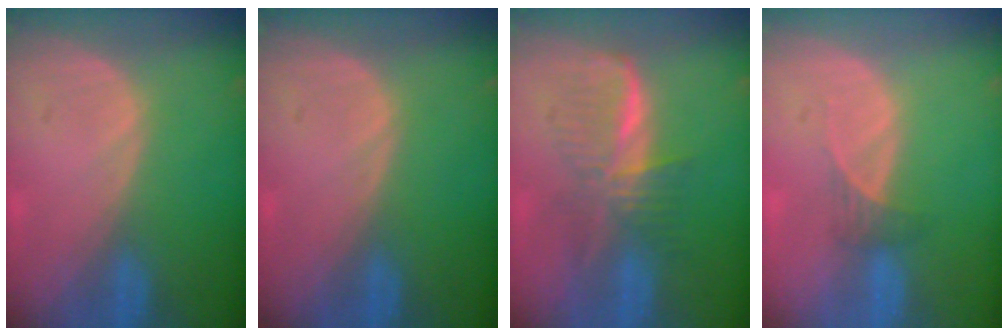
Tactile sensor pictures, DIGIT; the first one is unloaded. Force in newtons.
{"total": 0.0}
{"total": 6.2, "press": 6.2, "slide": 0.7}
{"total": 1.8, "press": 1.6, "slide": 0.8}